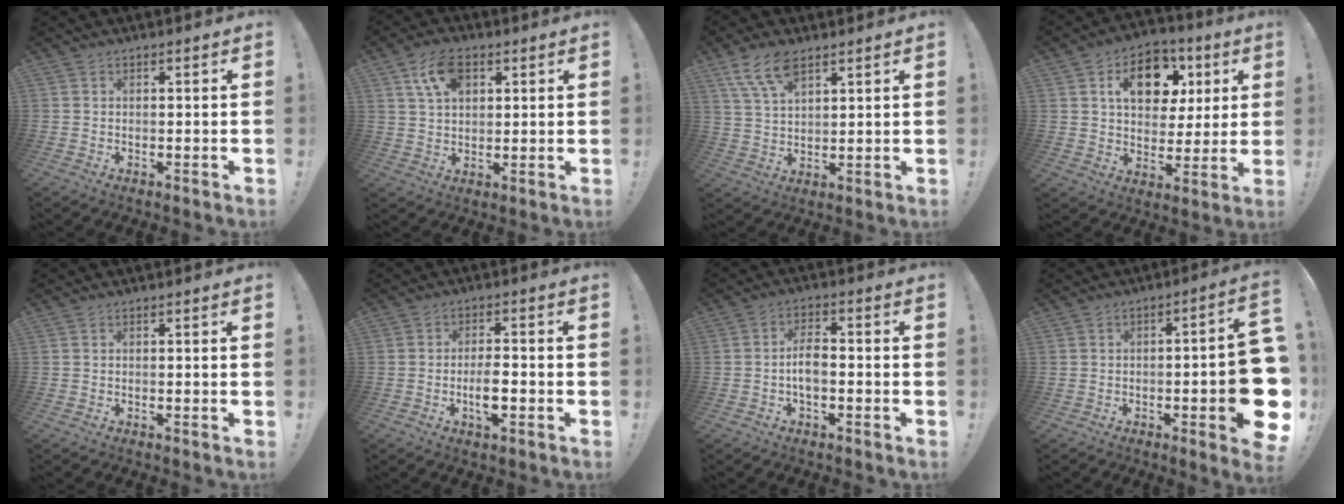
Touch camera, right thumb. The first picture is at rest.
{"total": 9.7, "force": [4.4, 5.8, 6.4], "torque": [-0.108, -0.001, 0.085]}
{"total": 9.3, "force": [6.0, 4.0, 5.9], "torque": [-0.111, -0.020, 0.114]}
{"total": 15.3, "force": [6.0, 10.6, 9.2], "torque": [-0.131, -0.015, 0.111]}
{"total": 0.6, "force": [0.0, -0.4, 0.5], "torque": [-0.003, -0.004, -0.003]}
{"total": 6.5, "force": [-2.2, 2.2, 5.8], "torque": [-0.104, -0.002, -0.041]}
{"total": 5.9, "force": [-1.4, 2.9, 5.0], "torque": [-0.093, 0.000, -0.028]}
{"total": 13.1, "force": [-3.0, 2.4, 12.5], "torque": [-0.161, 0.004, -0.040]}